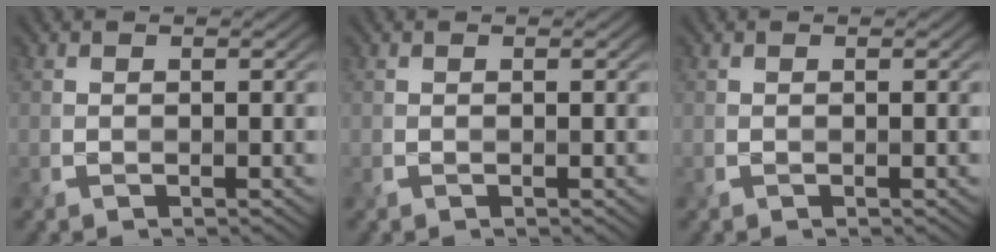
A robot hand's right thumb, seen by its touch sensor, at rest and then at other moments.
{"total": 0.0}
{"total": 0.0}